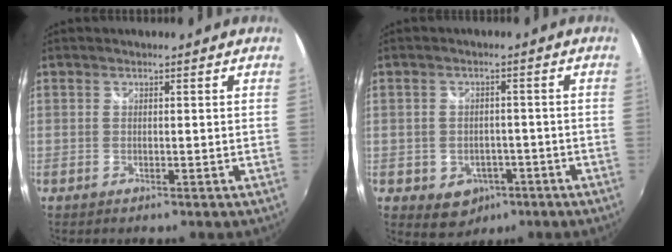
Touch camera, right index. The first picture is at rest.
{"total": 6.3, "force": [-2.9, 5.1, 2.2], "torque": [-0.053, 0.004, -0.025]}